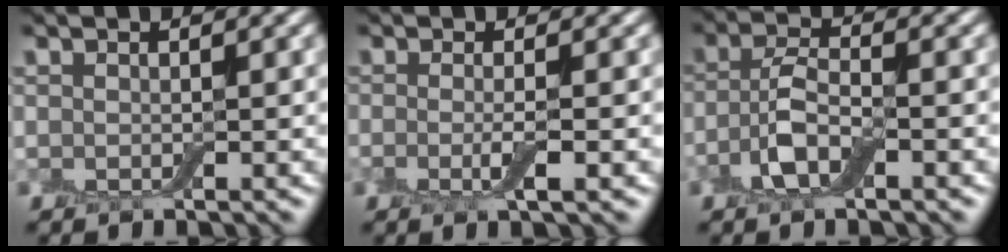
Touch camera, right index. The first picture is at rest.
{"total": 2.3, "force": [-0.5, 0.5, 2.2], "torque": [-0.045, -0.009, -0.013]}
{"total": 3.8, "force": [-1.5, 1.6, 3.1], "torque": [-0.069, 0.005, -0.038]}